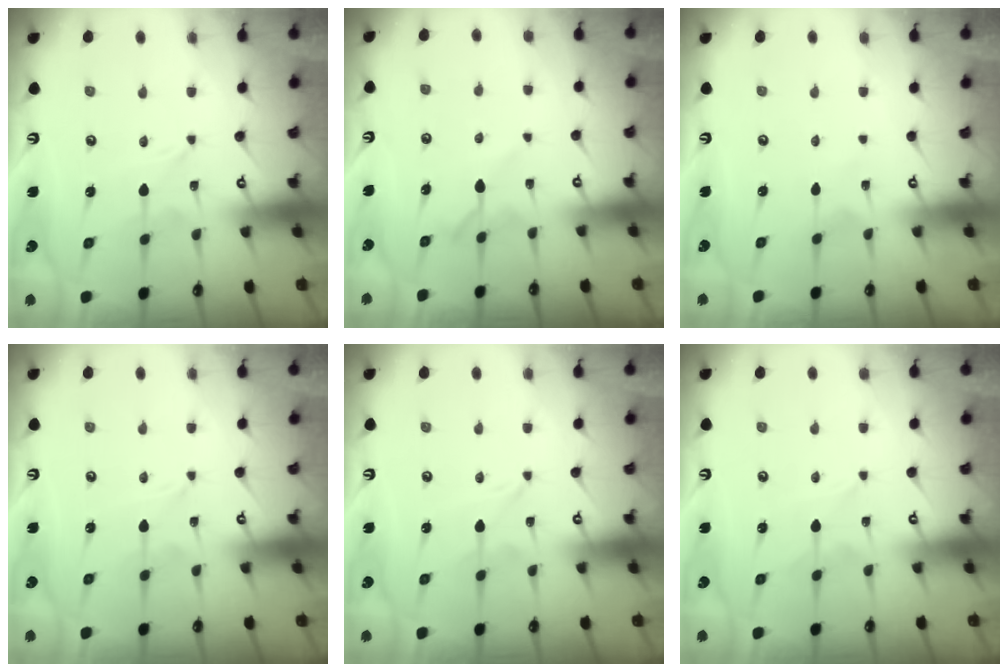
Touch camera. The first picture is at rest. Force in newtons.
{"total": 4.7, "press": 4.7, "slide": 0.7}
{"total": 1.3, "press": 1.3, "slide": 0.2}
{"total": 0.0}
{"total": 0.0}
{"total": 1.6, "press": 1.5, "slide": 0.2}